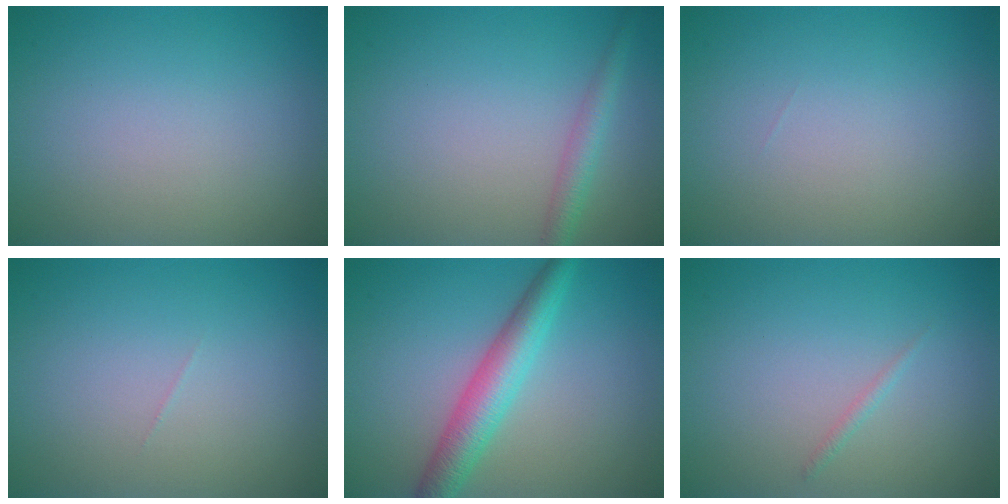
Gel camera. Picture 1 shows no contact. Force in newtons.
{"total": 2.2, "press": 2.2, "slide": 0.1}
{"total": 0.0}
{"total": 0.0}
{"total": 4.5, "press": 4.5, "slide": 0.1}
{"total": 0.6, "press": 0.6, "slide": 0.0}